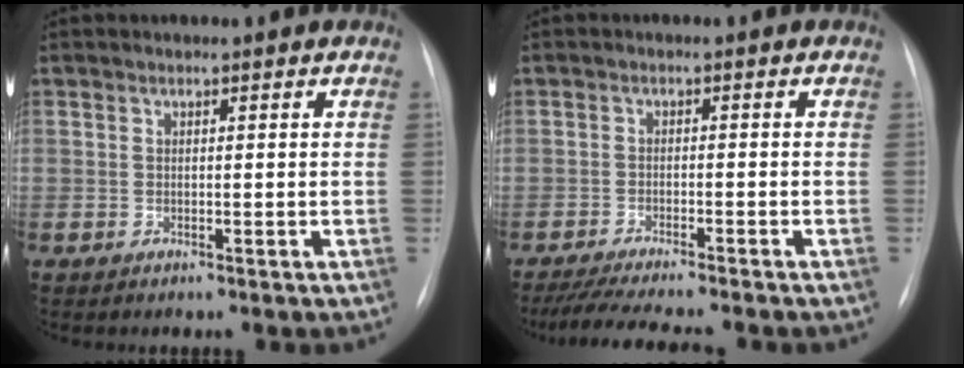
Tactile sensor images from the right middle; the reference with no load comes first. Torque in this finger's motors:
{"motor_torque": [0.10, -0.11, 0.02, 0.02]}